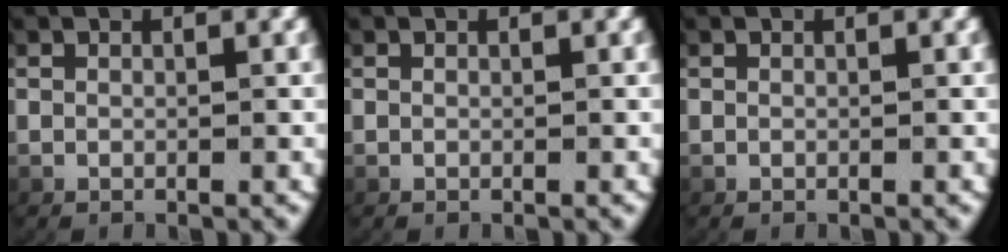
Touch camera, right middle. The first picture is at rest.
{"total": 0.0}
{"total": 0.0}